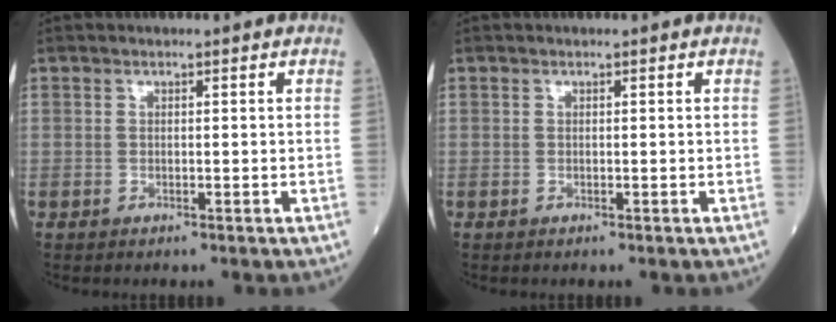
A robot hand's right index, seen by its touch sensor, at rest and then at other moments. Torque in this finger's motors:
{"motor_torque": [0.00, 0.00, 0.00, -0.01]}